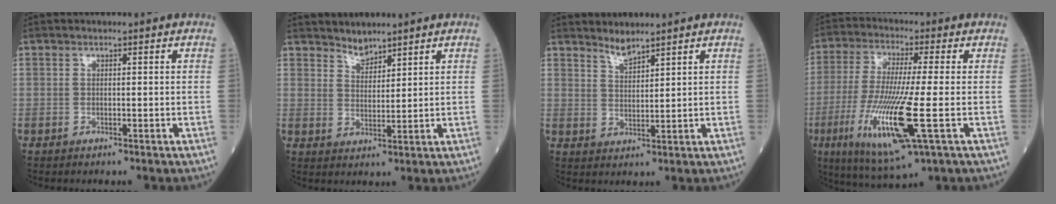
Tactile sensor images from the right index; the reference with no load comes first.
{"total": 2.8, "force": [2.7, 0.6, 0.3], "torque": [-0.004, 0.001, 0.051]}
{"total": 2.7, "force": [2.6, 0.0, 0.8], "torque": [-0.017, -0.006, 0.052]}
{"total": 15.4, "force": [-4.4, 0.9, 14.8], "torque": [-0.307, -0.034, -0.080]}